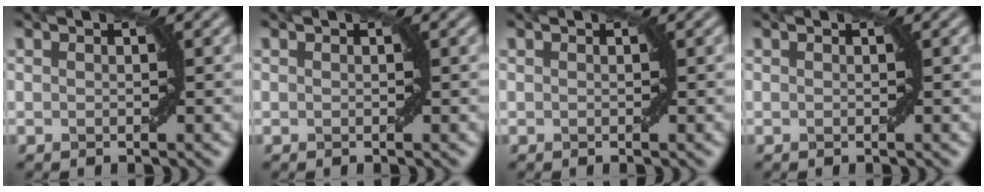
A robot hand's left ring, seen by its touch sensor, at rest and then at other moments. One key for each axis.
{"total": 0.0}
{"total": 0.0}
{"total": 0.0}